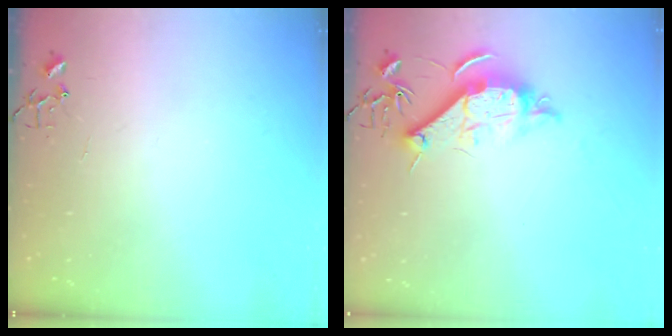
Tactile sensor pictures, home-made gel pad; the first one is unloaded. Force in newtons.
{"total": 12.0, "press": 12.0, "slide": 0.6}